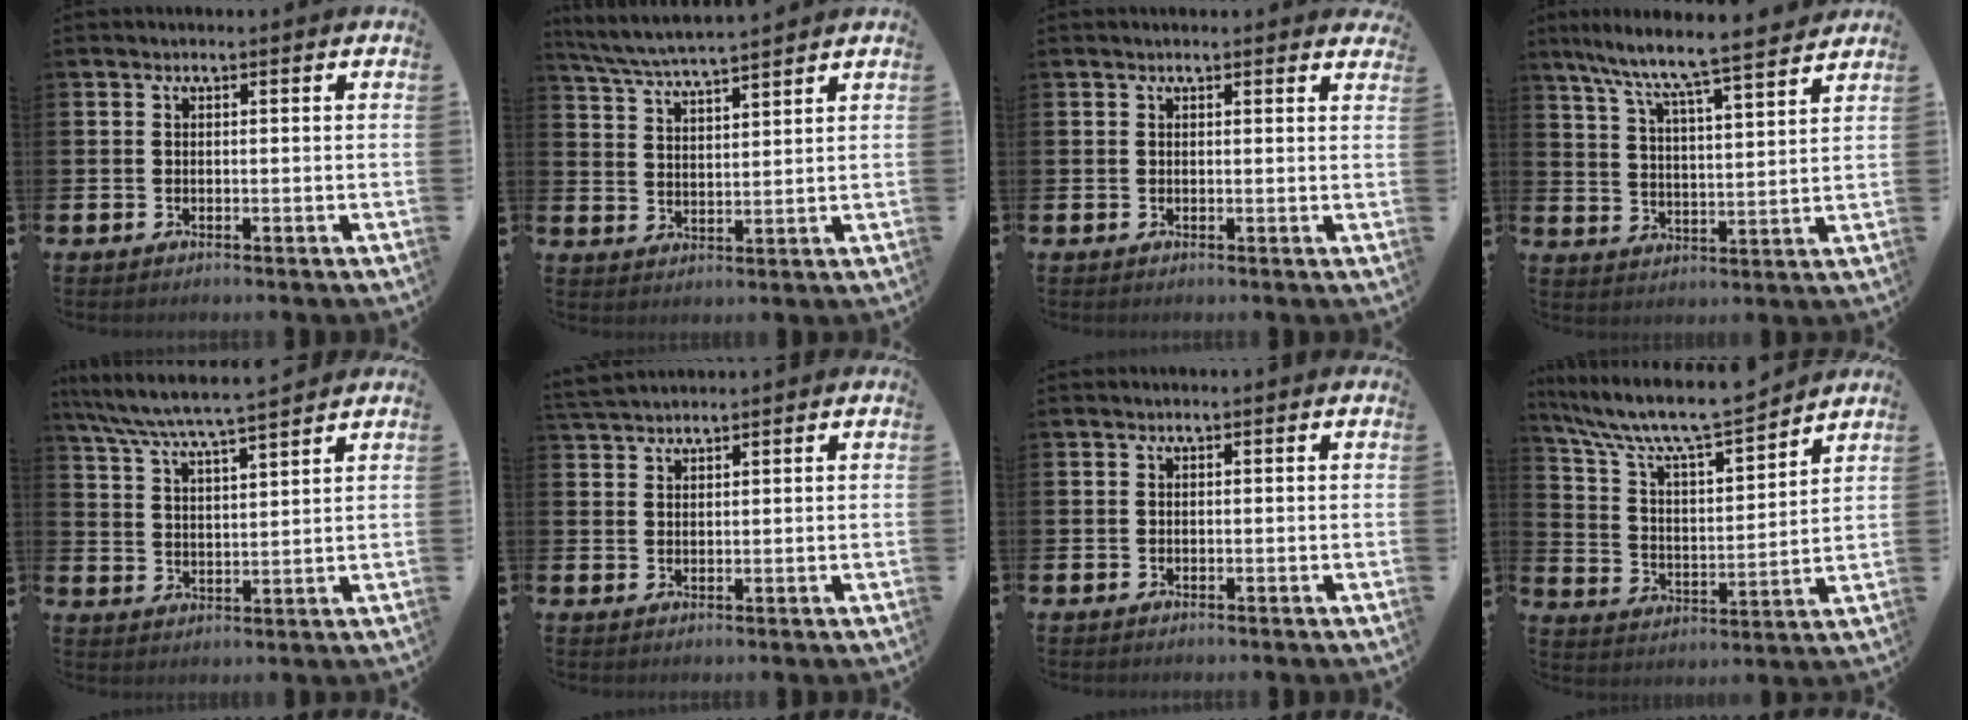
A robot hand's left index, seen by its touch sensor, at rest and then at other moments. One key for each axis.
{"total": 5.7, "fx": 5.5, "fy": 0.0, "fz": 1.4, "tx": -0.044, "ty": -0.031, "tz": 0.097}
{"total": 0.9, "fx": 0.9, "fy": 0.0, "fz": 0.2, "tx": 0.001, "ty": 0.000, "tz": 0.015}
{"total": 8.0, "fx": 7.5, "fy": 0.0, "fz": 2.8, "tx": -0.078, "ty": -0.064, "tz": 0.125}
{"total": 6.6, "fx": 6.3, "fy": 0.0, "fz": 2.0, "tx": -0.058, "ty": -0.040, "tz": 0.109}
{"total": 2.5, "fx": 2.5, "fy": 0.3, "fz": 0.0, "tx": -0.002, "ty": -0.008, "tz": 0.046}
{"total": 0.0}
{"total": 10.0, "fx": 9.2, "fy": 1.4, "fz": 3.7, "tx": -0.109, "ty": -0.061, "tz": 0.156}